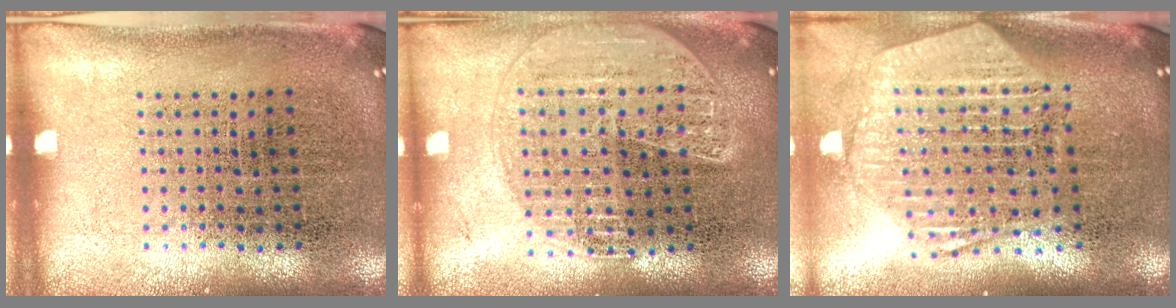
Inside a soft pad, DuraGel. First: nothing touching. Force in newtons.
{"total": 1.7, "press": 1.6, "slide": 0.6}
{"total": 2.6, "press": 2.1, "slide": 1.5}